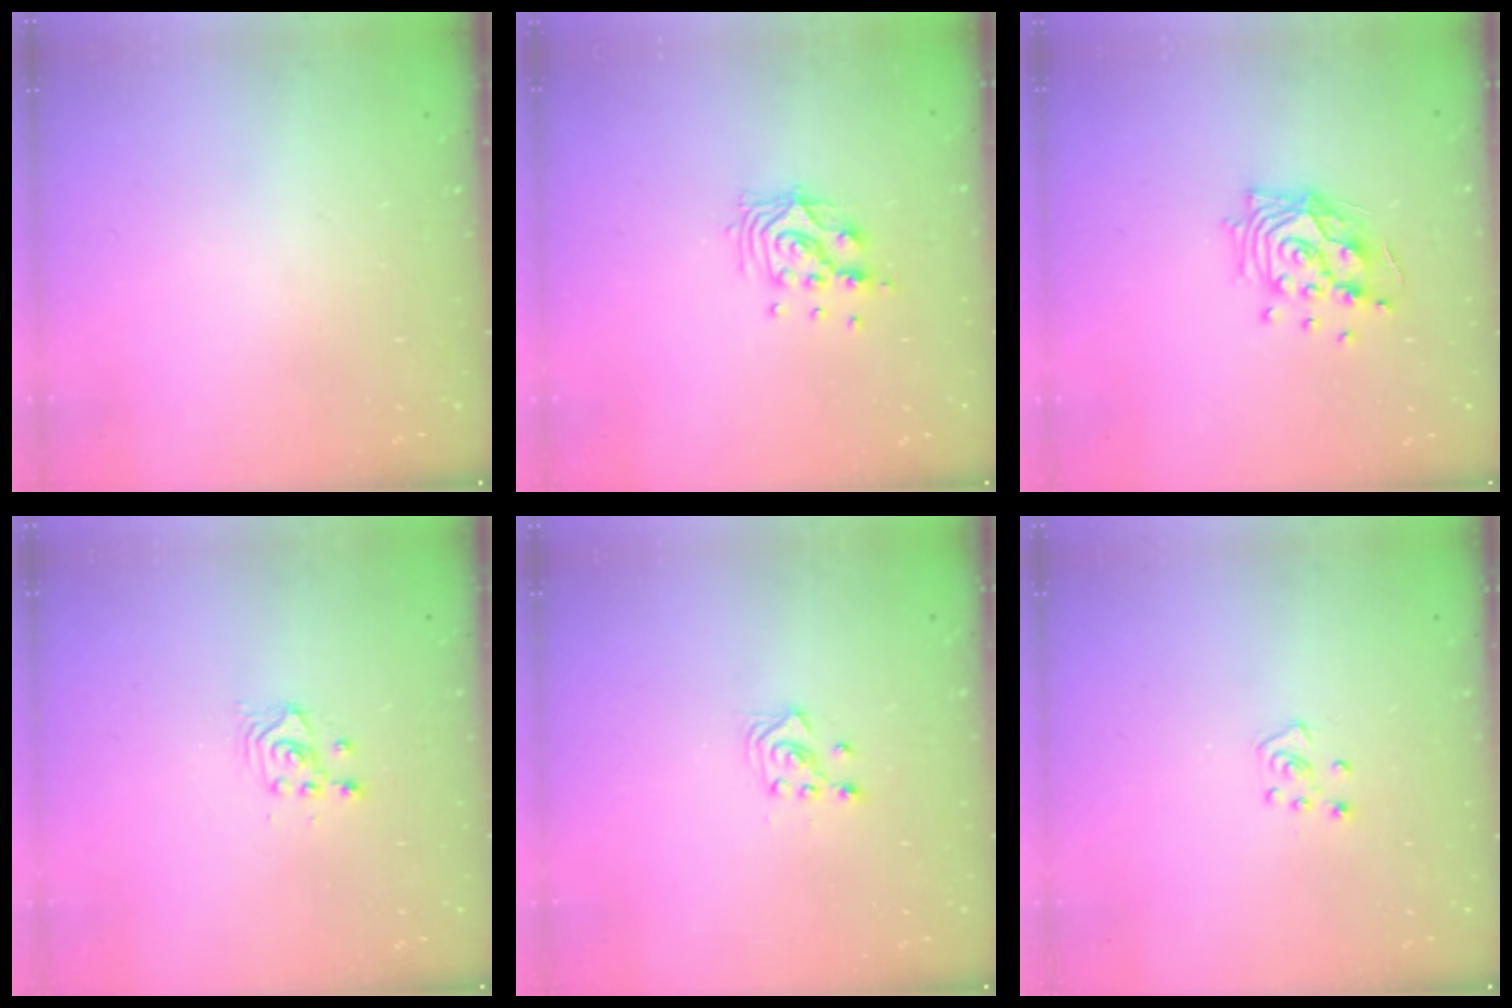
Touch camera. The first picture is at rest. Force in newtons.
{"total": 9.7, "press": 9.6, "slide": 0.8}
{"total": 14.4, "press": 13.6, "slide": 4.7}
{"total": 2.4, "press": 2.4, "slide": 0.2}
{"total": 3.4, "press": 3.3, "slide": 0.9}
{"total": 4.8, "press": 4.8, "slide": 0.4}